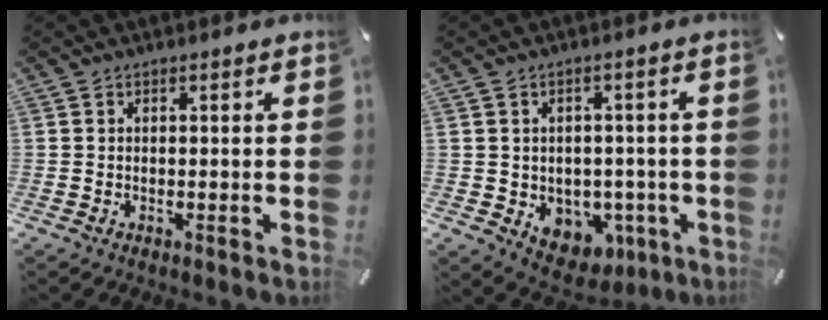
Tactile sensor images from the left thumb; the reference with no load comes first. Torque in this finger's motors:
{"motor_torque": [0.86, 0.98, 0.07, 0.05, 0.09]}